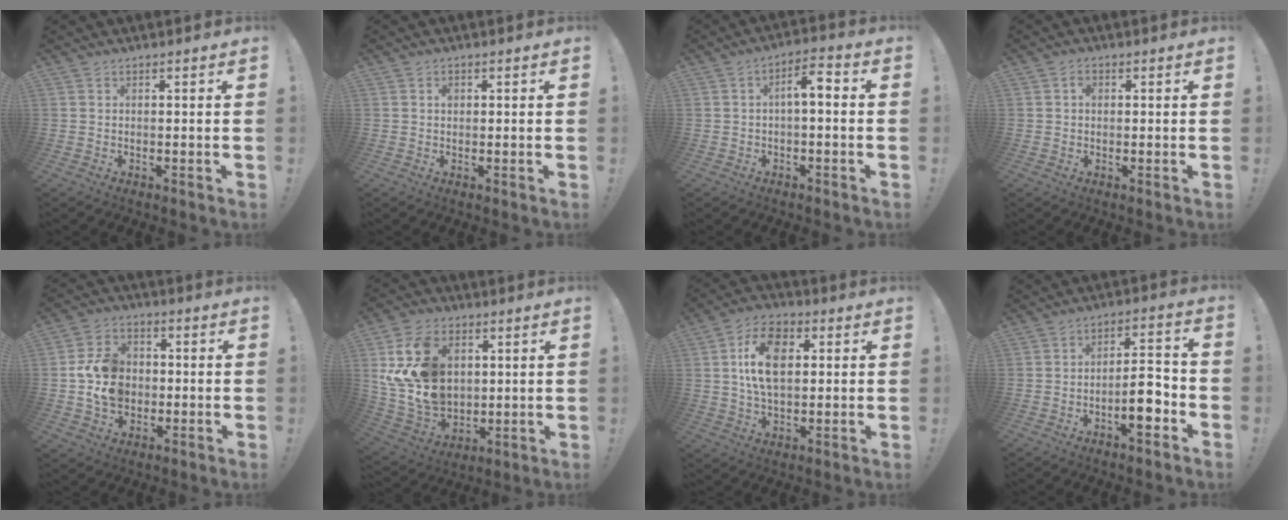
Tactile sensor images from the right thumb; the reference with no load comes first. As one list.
[{"total": 1.1, "force": [0.2, 0.9, 0.6], "torque": [0.001, -0.002, 0.000]}, {"total": 5.7, "force": [-0.6, 2.1, 5.3], "torque": [-0.080, 0.010, -0.016]}, {"total": 1.5, "force": [0.0, 1.2, 0.9], "torque": [-0.013, 0.005, -0.003]}, {"total": 12.0, "force": [-0.6, 10.1, 6.4], "torque": [-0.113, 0.018, -0.003]}, {"total": 20.7, "force": [5.6, 15.0, 13.0], "torque": [-0.262, -0.022, 0.112]}, {"total": 13.4, "force": [3.2, 8.6, 9.8], "torque": [-0.169, 0.006, 0.053]}, {"total": 9.7, "force": [-3.9, 3.4, 8.2], "torque": [-0.116, 0.021, -0.069]}]